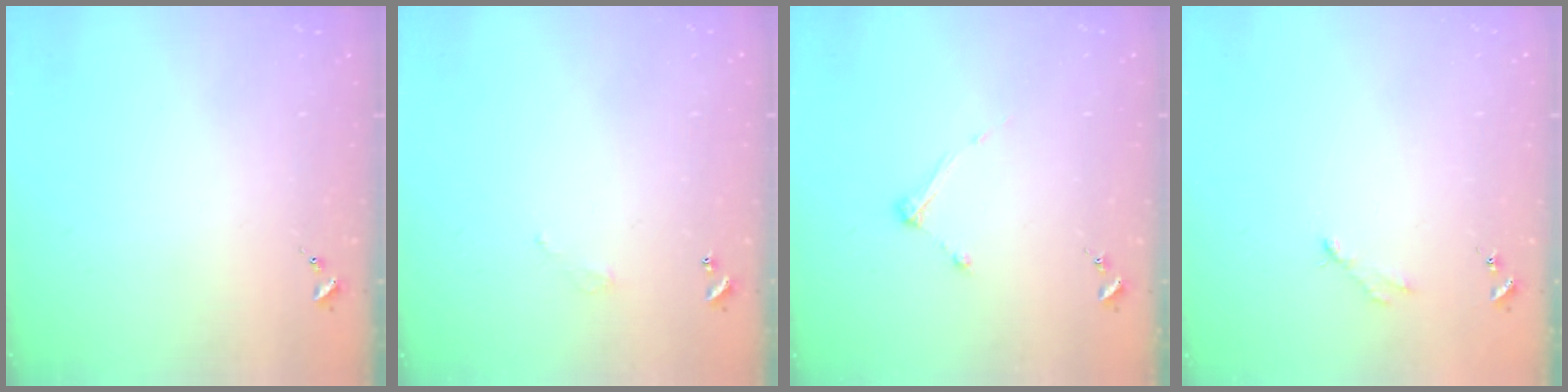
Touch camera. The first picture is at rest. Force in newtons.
{"total": 3.0, "press": 3.0, "slide": 0.2}
{"total": 4.9, "press": 4.9, "slide": 0.7}
{"total": 2.8, "press": 2.8, "slide": 0.4}